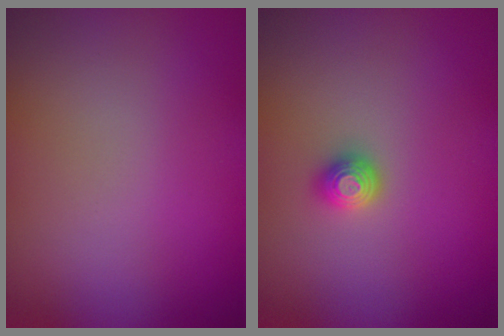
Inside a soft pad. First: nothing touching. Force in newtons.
{"total": 1.3, "press": 1.2, "slide": 0.4}